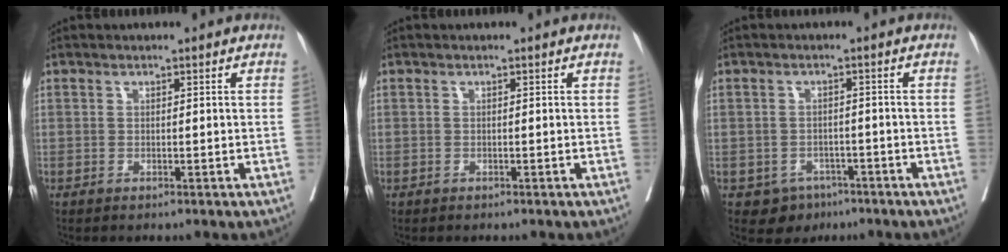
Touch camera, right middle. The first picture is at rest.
{"total": 0.0}
{"total": 4.0, "force": [-2.4, 3.0, 0.7], "torque": [-0.004, 0.008, -0.030]}